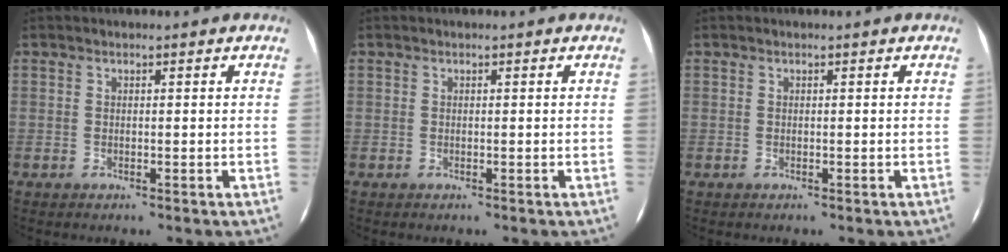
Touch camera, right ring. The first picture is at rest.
{"total": 0.0}
{"total": 0.0}